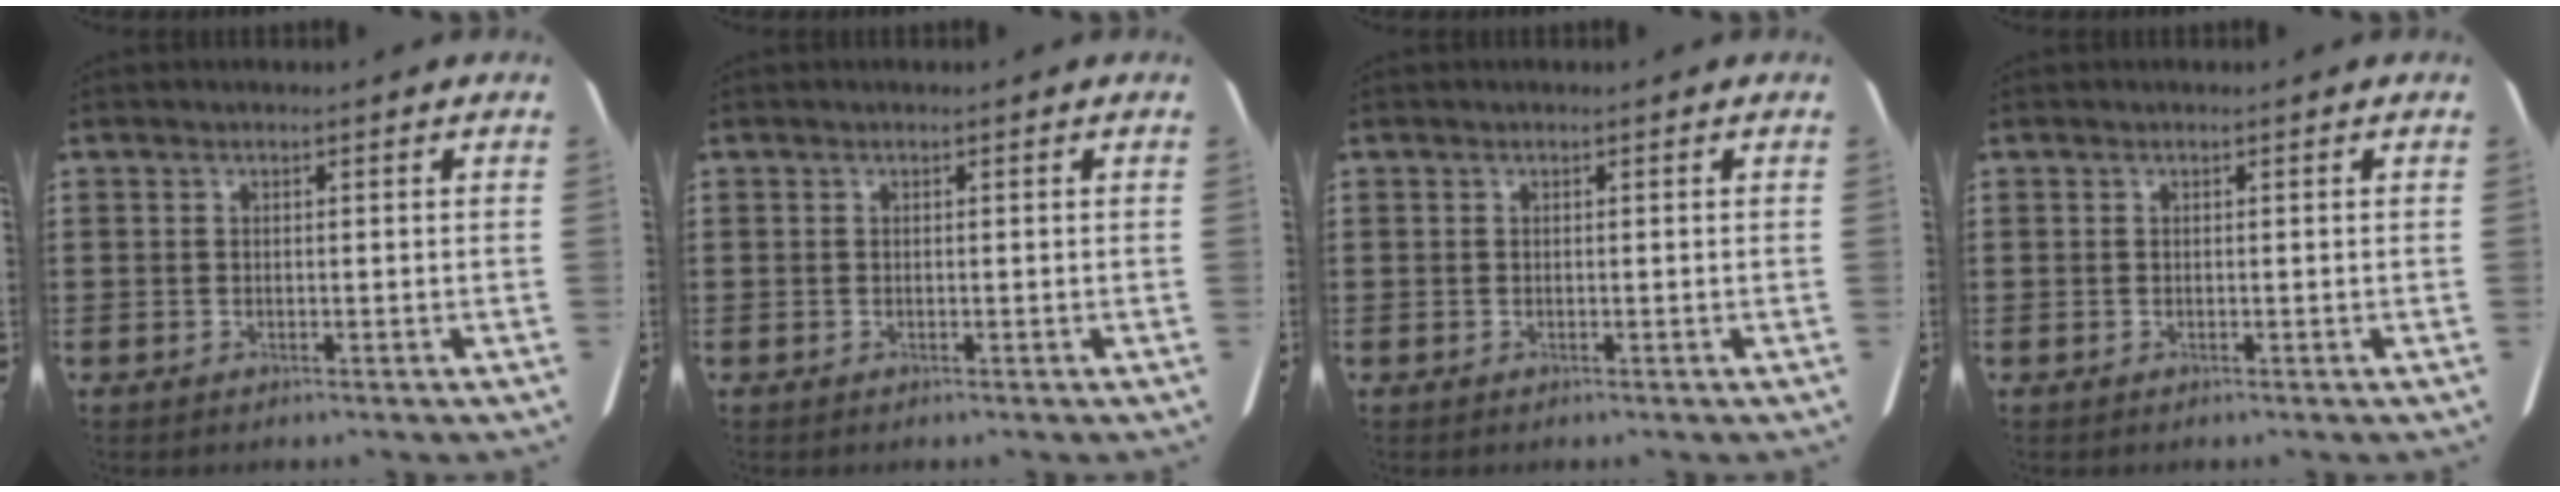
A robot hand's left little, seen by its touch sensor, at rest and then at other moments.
{"total": 0.0}
{"total": 0.0}
{"total": 0.0}